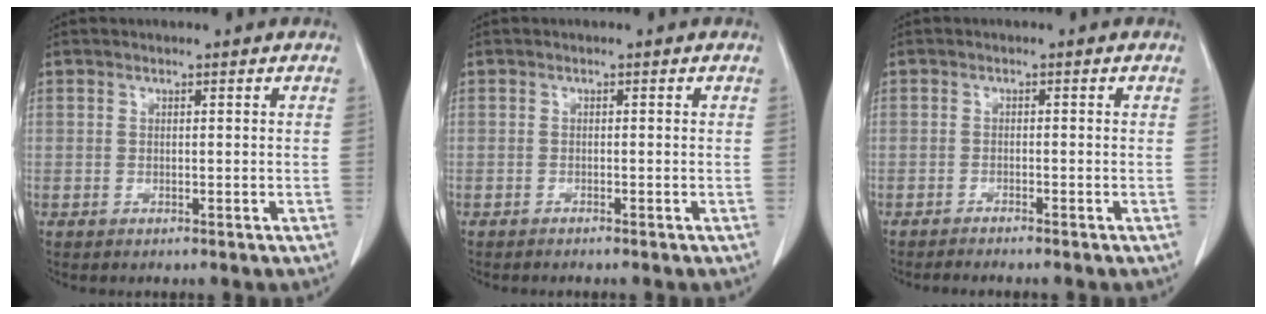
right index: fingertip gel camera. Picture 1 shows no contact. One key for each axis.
{"total": 1.2, "fx": -1.1, "fy": -0.1, "fz": 0.6, "tx": -0.010, "ty": 0.000, "tz": -0.013}
{"total": 3.4, "fx": -3.0, "fy": -0.3, "fz": 1.6, "tx": -0.018, "ty": -0.002, "tz": -0.043}